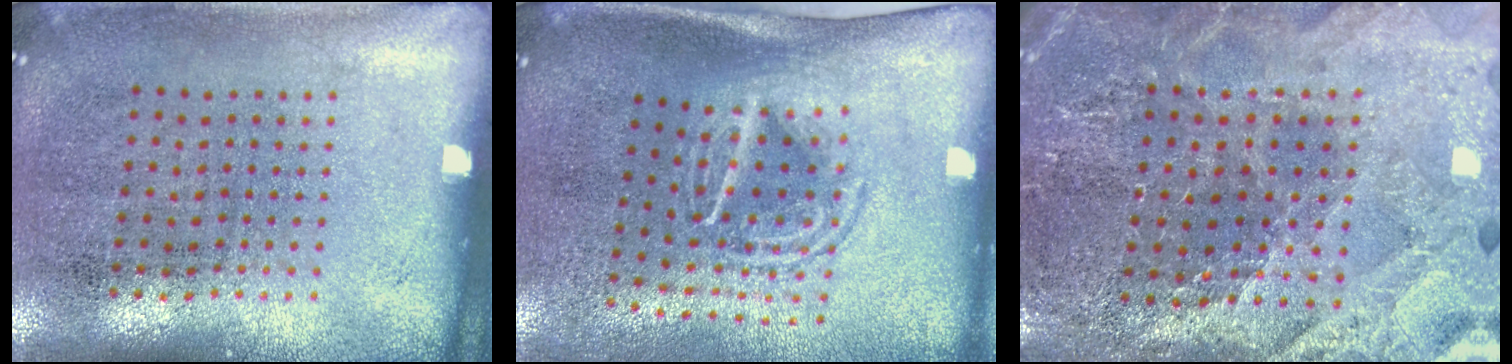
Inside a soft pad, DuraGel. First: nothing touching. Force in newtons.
{"total": 1.6, "press": 1.2, "slide": 1.1}
{"total": 3.0, "press": 2.9, "slide": 0.4}